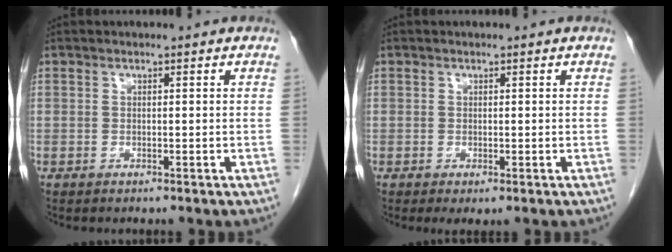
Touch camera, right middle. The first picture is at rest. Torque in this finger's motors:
{"motor_torque": [0.60, -0.20, -0.04, 0.04]}